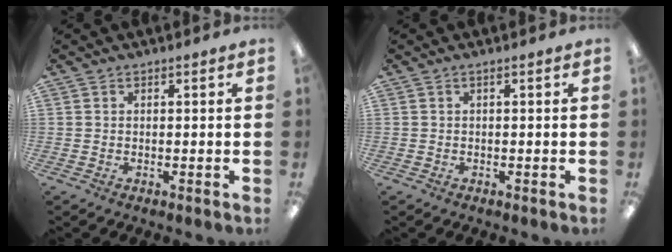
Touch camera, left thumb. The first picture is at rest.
{"total": 0.0}